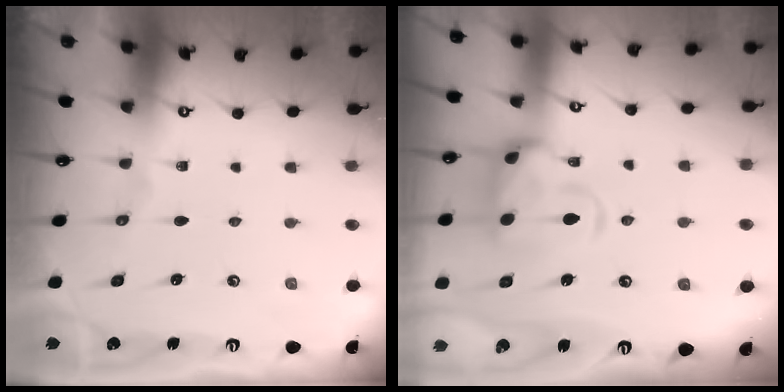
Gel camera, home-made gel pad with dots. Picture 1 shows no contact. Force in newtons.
{"total": 6.3, "press": 6.1, "slide": 1.5}